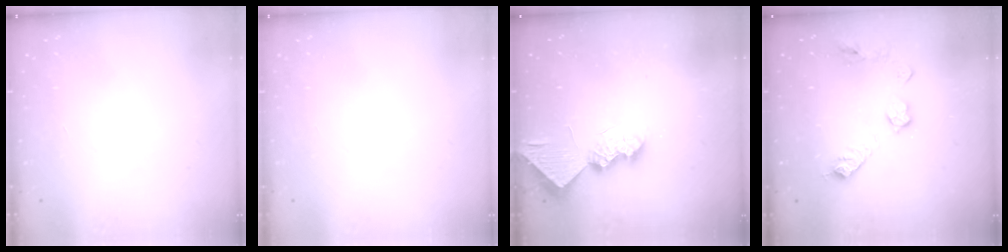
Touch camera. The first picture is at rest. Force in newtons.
{"total": 0.0}
{"total": 8.8, "press": 8.8, "slide": 0.1}
{"total": 10.4, "press": 10.4, "slide": 0.5}